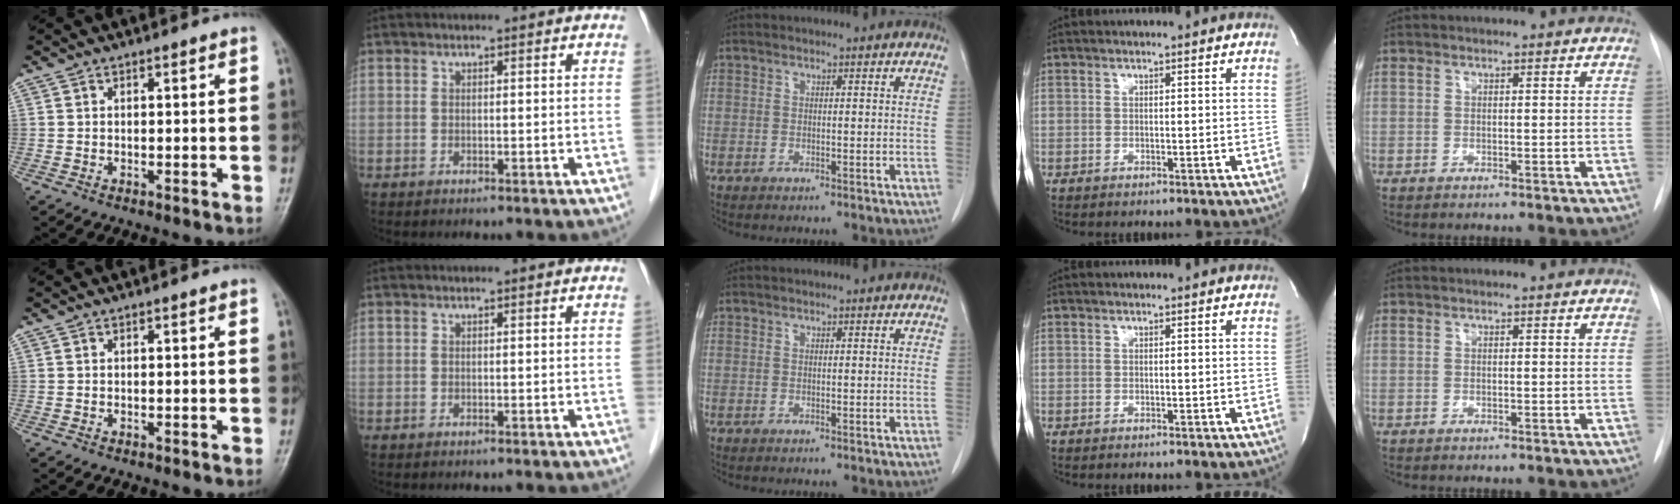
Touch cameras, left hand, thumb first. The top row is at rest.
{}